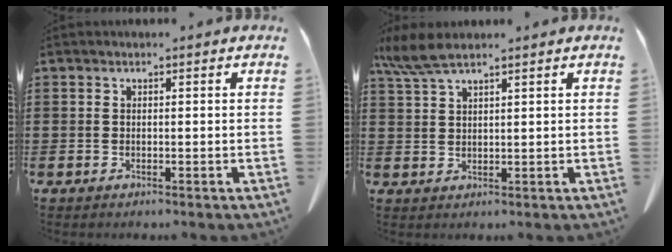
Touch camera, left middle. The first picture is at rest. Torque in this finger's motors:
{"motor_torque": [0.51, -0.35, 0.24, 0.07]}